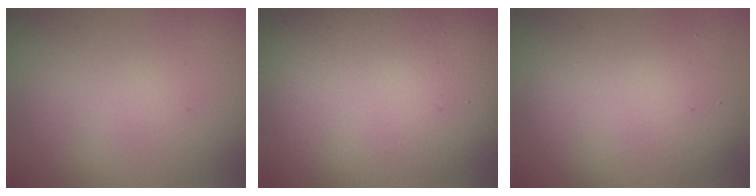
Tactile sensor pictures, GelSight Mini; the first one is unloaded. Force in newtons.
{"total": 20.1, "press": 20.1, "slide": 1.2}
{"total": 7.2, "press": 7.2, "slide": 0.3}